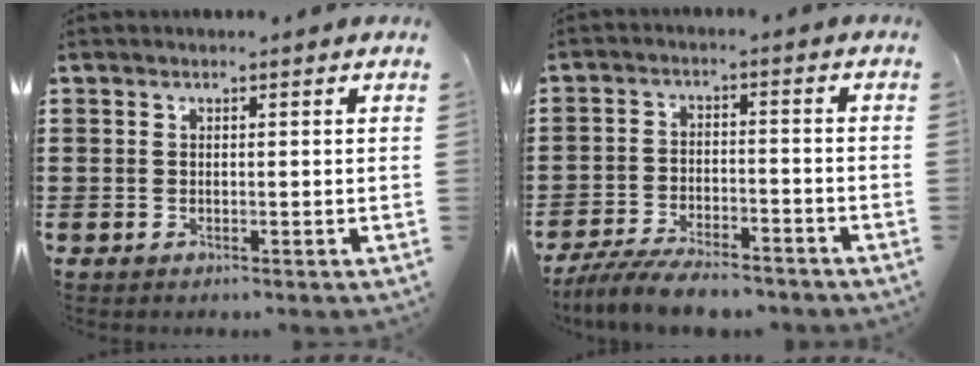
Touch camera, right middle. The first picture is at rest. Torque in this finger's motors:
{"motor_torque": [2.14, 0.00, 0.22, 0.10]}